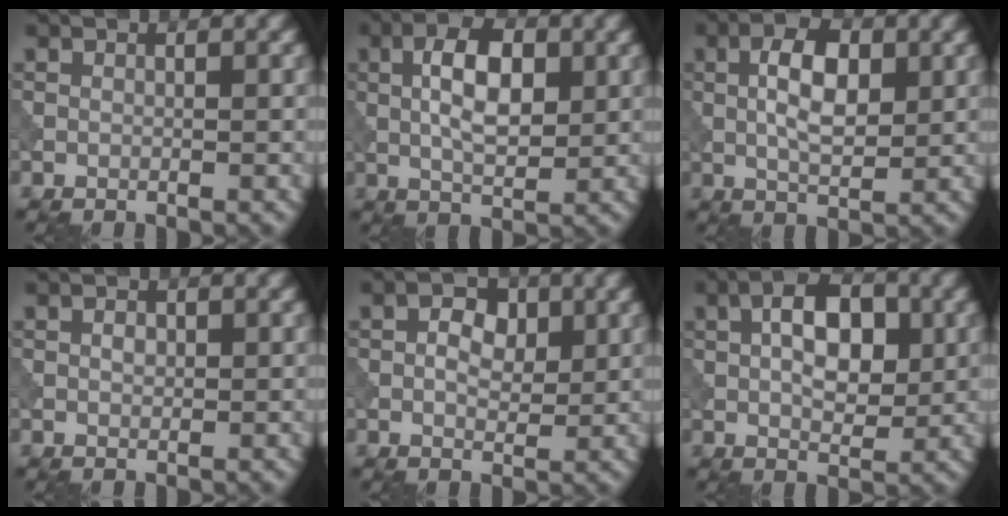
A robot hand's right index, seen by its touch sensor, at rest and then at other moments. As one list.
[{"total": 5.7, "force": [1.0, 2.6, 4.9], "torque": [-0.087, 0.006, 0.015]}, {"total": 5.1, "force": [0.9, 2.3, 4.4], "torque": [-0.082, 0.005, 0.014]}, {"total": 0.8, "force": [0.1, 0.6, 0.6], "torque": [-0.010, 0.000, 0.002]}, {"total": 2.9, "force": [0.5, 1.8, 2.3], "torque": [-0.034, 0.002, 0.005]}, {"total": 6.1, "force": [1.0, 3.3, 5.0], "torque": [-0.075, 0.008, 0.012]}]